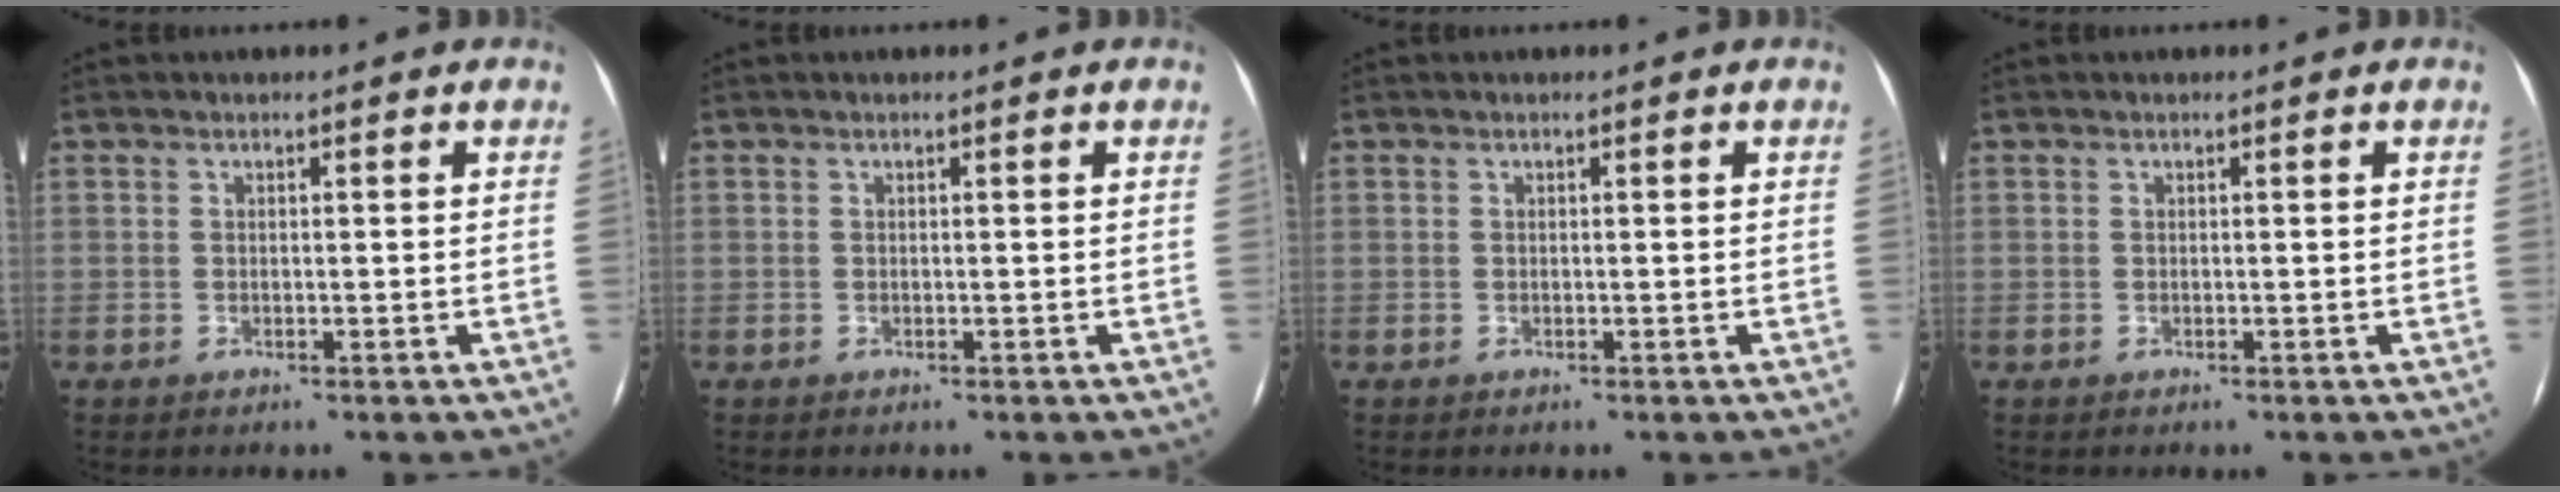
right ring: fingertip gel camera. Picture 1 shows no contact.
{"total": 0.0}
{"total": 0.0}
{"total": 0.0}